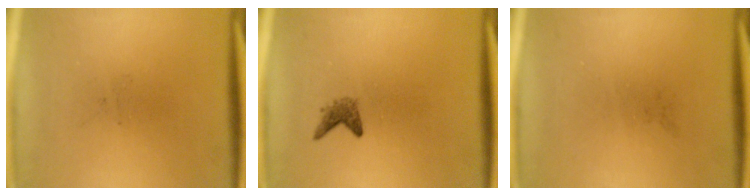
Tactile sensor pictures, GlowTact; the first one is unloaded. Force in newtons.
{"total": 1.4}
{"total": 0.0}